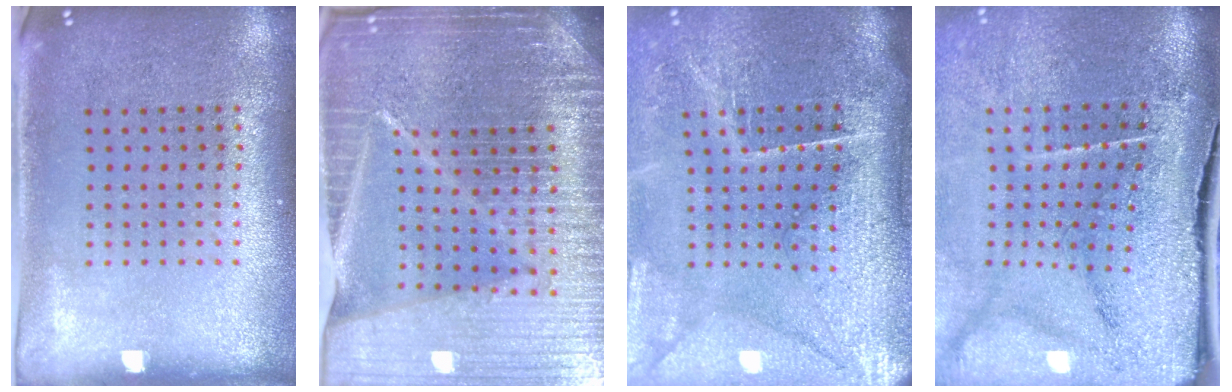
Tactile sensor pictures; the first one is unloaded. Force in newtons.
{"total": 7.1, "press": 6.1, "slide": 3.7}
{"total": 4.7, "press": 4.0, "slide": 2.5}
{"total": 4.7, "press": 3.8, "slide": 2.8}